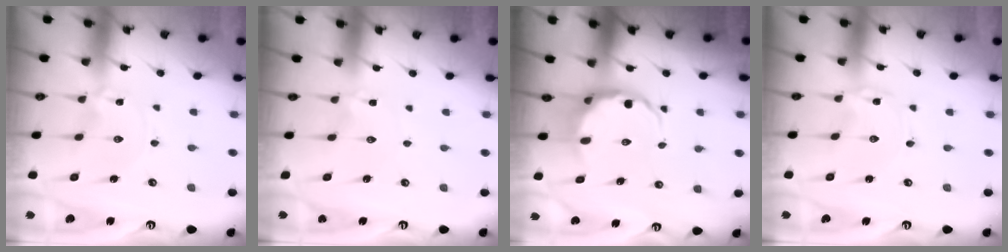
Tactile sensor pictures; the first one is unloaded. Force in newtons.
{"total": 2.2, "press": 2.2, "slide": 0.4}
{"total": 6.8, "press": 6.4, "slide": 2.2}
{"total": 0.0}